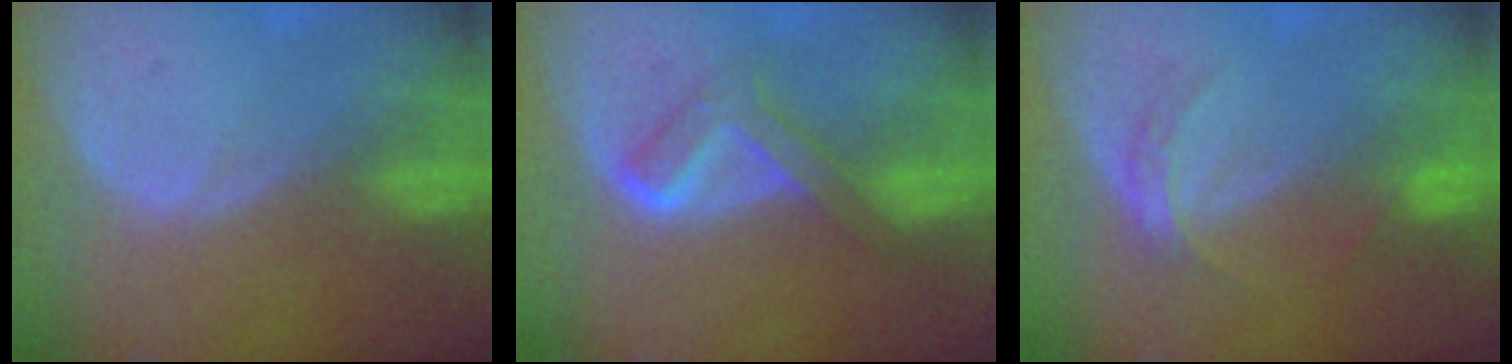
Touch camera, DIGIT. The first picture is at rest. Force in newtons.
{"total": 5.1, "press": 5.0, "slide": 0.8}
{"total": 3.1, "press": 3.1, "slide": 0.5}